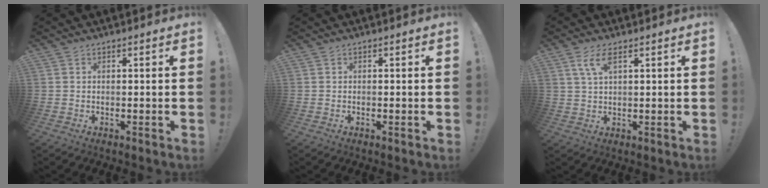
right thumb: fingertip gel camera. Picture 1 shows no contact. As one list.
[{"total": 0.0}, {"total": 5.2, "force": [2.7, 1.5, 4.2], "torque": [-0.080, -0.002, 0.047]}]